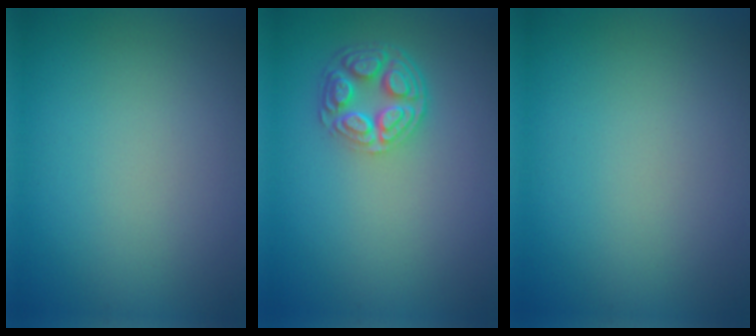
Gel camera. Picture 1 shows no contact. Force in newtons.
{"total": 4.5, "press": 3.4, "slide": 2.9}
{"total": 0.0}